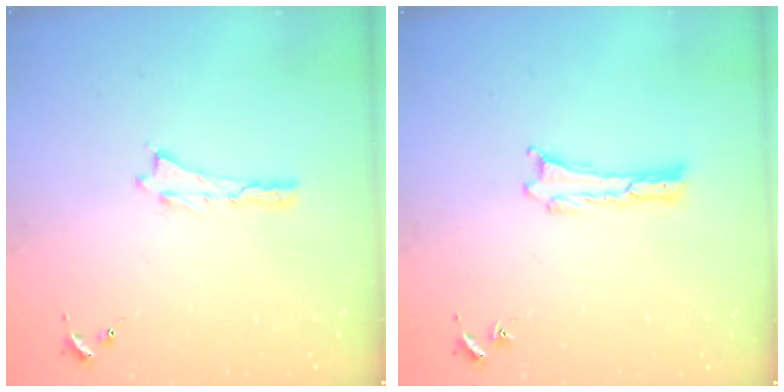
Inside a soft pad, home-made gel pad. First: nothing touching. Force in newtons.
{"total": 0.0}